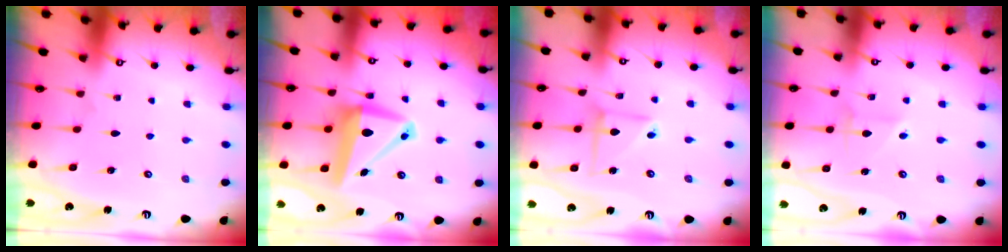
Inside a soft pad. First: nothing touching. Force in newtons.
{"total": 11.5, "press": 11.2, "slide": 2.6}
{"total": 7.0, "press": 7.0, "slide": 0.6}
{"total": 3.9, "press": 3.9, "slide": 0.4}